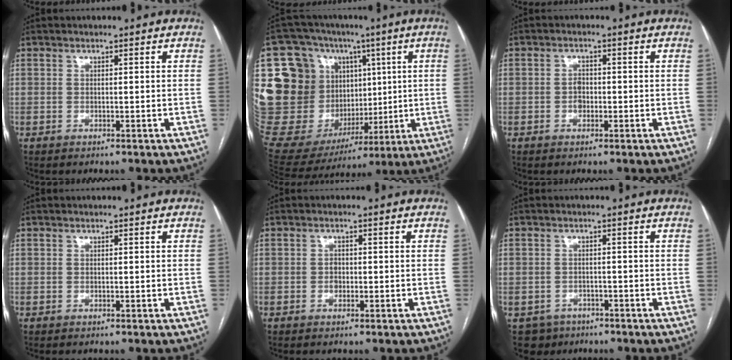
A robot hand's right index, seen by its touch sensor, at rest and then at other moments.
{"total": 34.9, "force": [6.3, 26.6, 21.7], "torque": [-0.497, 0.102, 0.142]}
{"total": 1.9, "force": [-0.4, 1.4, 1.2], "torque": [-0.016, 0.006, -0.007]}
{"total": 0.0}
{"total": 1.3, "force": [-0.2, 1.1, 0.7], "torque": [-0.009, 0.004, -0.003]}
{"total": 4.3, "force": [-2.5, 3.4, -0.1], "torque": [0.006, 0.008, -0.037]}